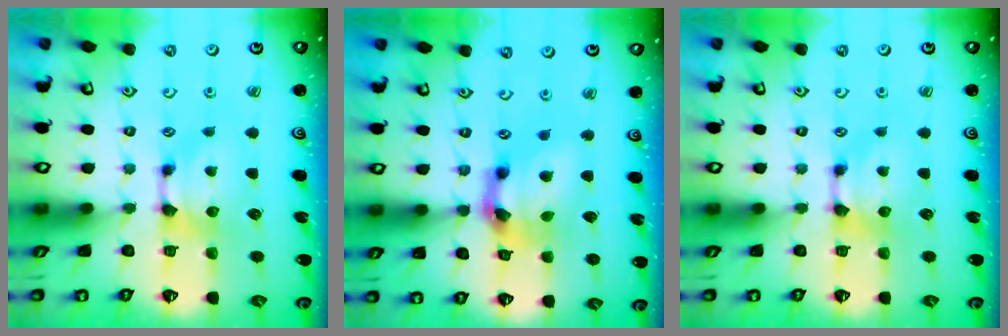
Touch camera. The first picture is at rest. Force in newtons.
{"total": 6.6, "press": 6.2, "slide": 2.3}
{"total": 0.0}